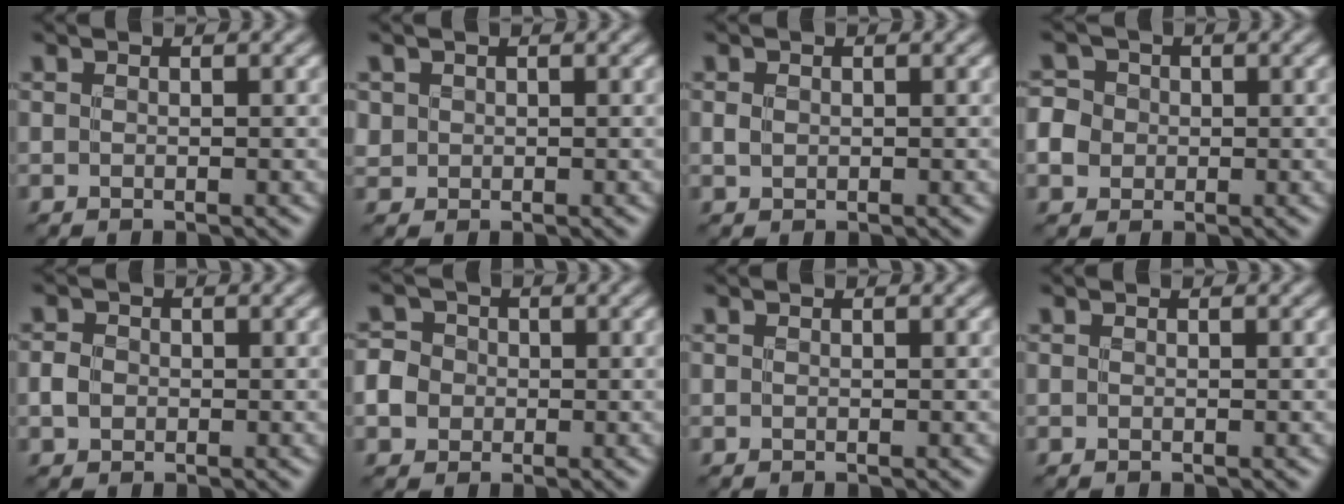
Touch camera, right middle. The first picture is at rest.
{"total": 1.0, "force": [0.3, 1.0, 0.1], "torque": [0.002, -0.004, 0.007]}
{"total": 0.9, "force": [0.1, 0.7, 0.5], "torque": [-0.011, -0.002, 0.002]}
{"total": 4.4, "force": [-0.1, 4.1, 1.7], "torque": [-0.030, 0.024, -0.021]}
{"total": 1.7, "force": [-0.3, 1.4, 0.8], "torque": [-0.014, 0.000, -0.011]}
{"total": 3.8, "force": [-0.4, 3.5, 1.4], "torque": [-0.019, 0.014, -0.021]}
{"total": 0.0}
{"total": 0.0}